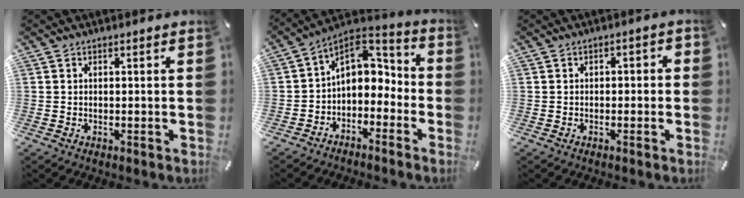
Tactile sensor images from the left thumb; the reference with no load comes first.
{"total": 9.5, "force": [0.5, 7.6, 5.6], "torque": [-0.073, 0.000, 0.011]}
{"total": 1.7, "force": [-1.2, 0.9, 0.8], "torque": [-0.015, 0.009, -0.026]}